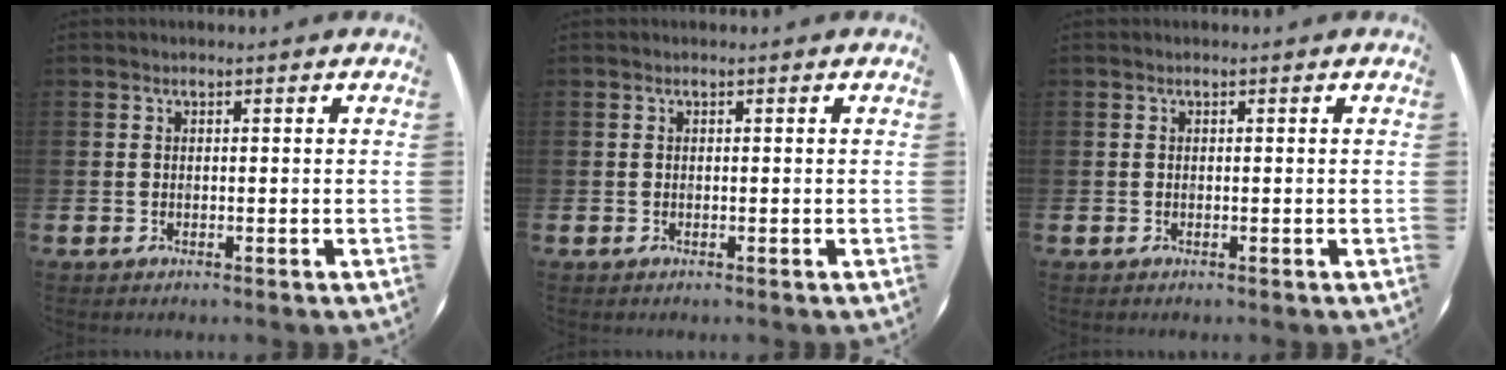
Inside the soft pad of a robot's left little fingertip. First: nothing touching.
{"total": 0.0}
{"total": 0.0}